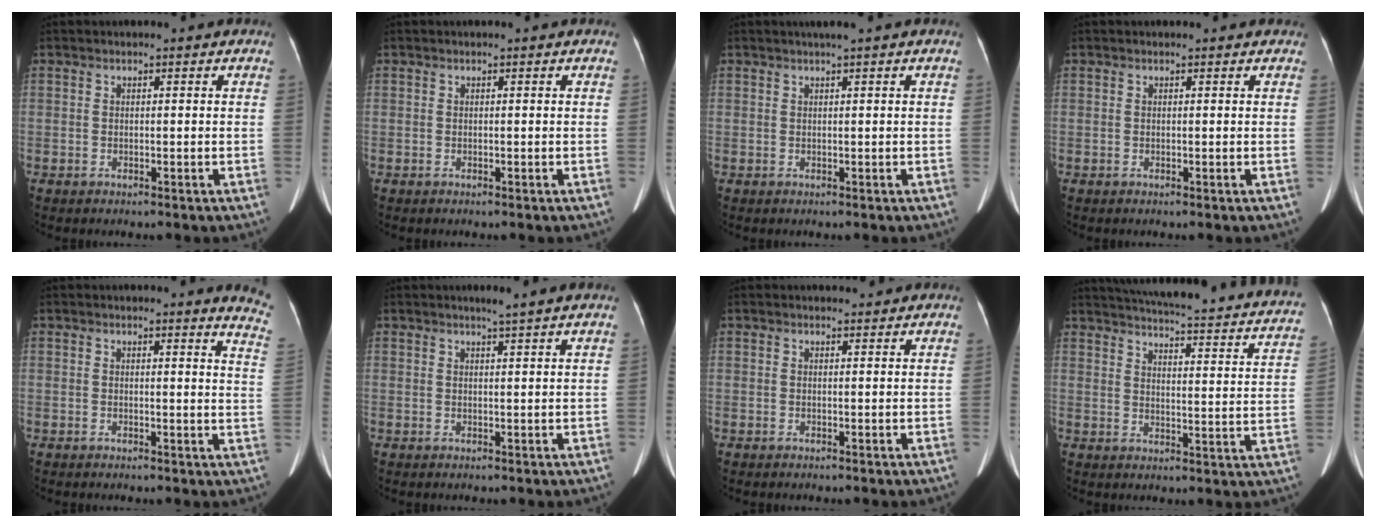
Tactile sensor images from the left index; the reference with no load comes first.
{"total": 0.0}
{"total": 1.5, "force": [1.0, -0.4, 1.0], "torque": [-0.017, 0.003, 0.022]}
{"total": 2.4, "force": [2.2, 0.9, 0.5], "torque": [-0.009, 0.016, 0.014]}
{"total": 6.7, "force": [6.6, -0.1, 1.5], "torque": [-0.005, -0.063, 0.037]}
{"total": 2.2, "force": [1.8, -0.8, 1.1], "torque": [-0.017, -0.003, 0.032]}
{"total": 1.6, "force": [1.5, 0.3, 0.2], "torque": [-0.007, 0.005, 0.024]}
{"total": 25.9, "force": [22.2, 3.8, 12.8], "torque": [-0.185, -0.036, 0.254]}